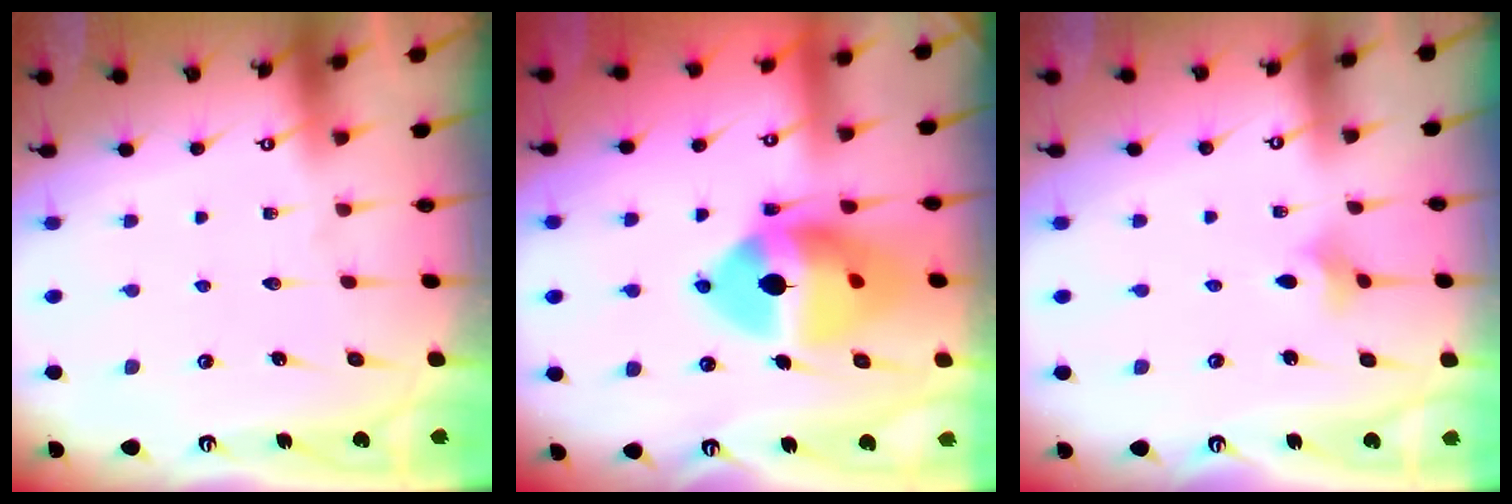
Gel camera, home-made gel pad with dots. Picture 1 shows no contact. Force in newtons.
{"total": 16.7, "press": 16.4, "slide": 2.7}
{"total": 2.7, "press": 2.6, "slide": 0.7}